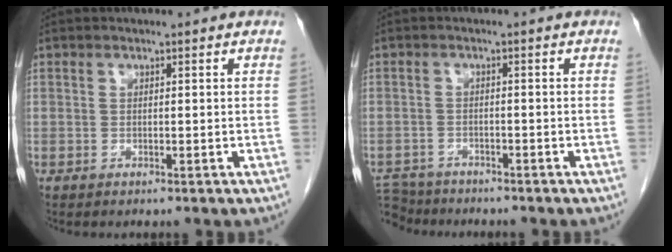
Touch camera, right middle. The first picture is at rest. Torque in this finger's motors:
{"motor_torque": [-0.19, -0.05, -0.01, 0.00]}